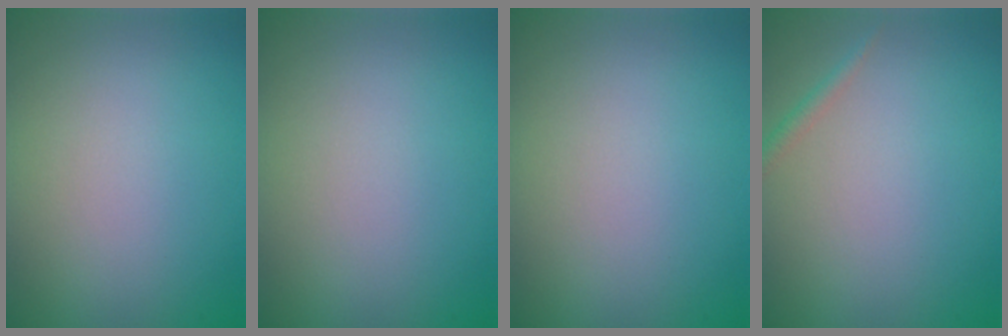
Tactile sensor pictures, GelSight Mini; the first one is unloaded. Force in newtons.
{"total": 0.0}
{"total": 0.0}
{"total": 1.0, "press": 1.0, "slide": 0.0}